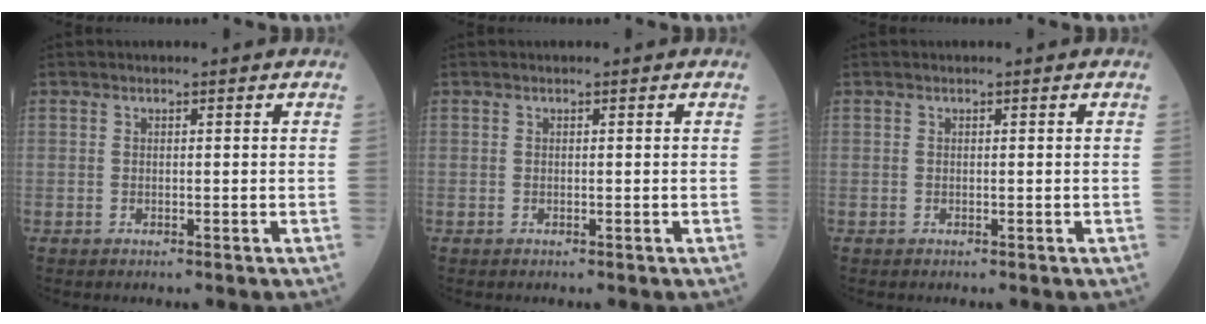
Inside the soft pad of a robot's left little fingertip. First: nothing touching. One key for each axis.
{"total": 0.0}
{"total": 0.0}